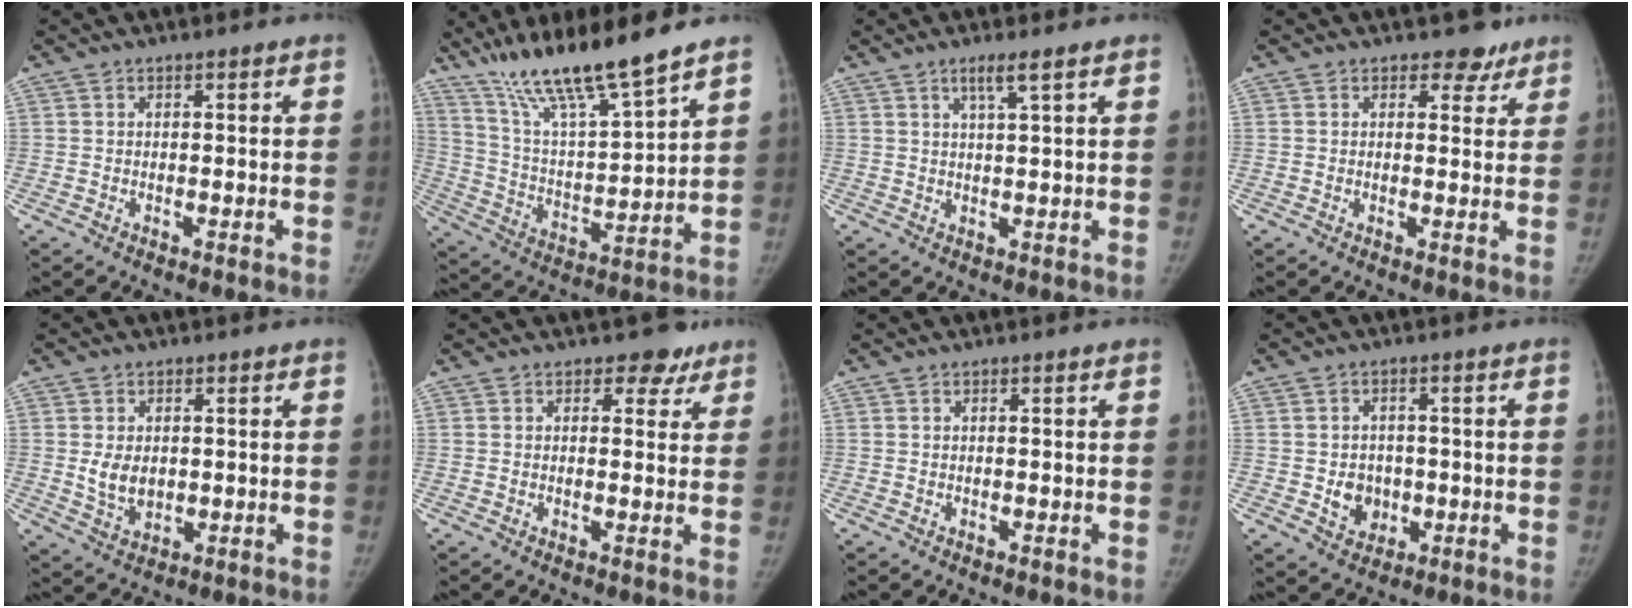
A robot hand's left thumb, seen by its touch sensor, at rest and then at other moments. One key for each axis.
{"total": 16.8, "fx": 13.2, "fy": 1.4, "fz": 10.3, "tx": -0.168, "ty": -0.070, "tz": 0.246}
{"total": 3.2, "fx": 1.9, "fy": -0.2, "fz": 2.6, "tx": -0.054, "ty": -0.009, "tz": 0.039}
{"total": 3.4, "fx": 2.5, "fy": 2.2, "fz": 0.5, "tx": 0.018, "ty": -0.014, "tz": 0.027}
{"total": 5.4, "fx": 0.3, "fy": 3.9, "fz": 3.8, "tx": -0.053, "ty": -0.010, "tz": 0.017}
{"total": 3.6, "fx": 2.5, "fy": 2.5, "fz": 0.9, "tx": 0.018, "ty": -0.011, "tz": 0.026}
{"total": 0.0}
{"total": 5.7, "fx": -0.9, "fy": 5.0, "fz": 2.6, "tx": -0.012, "ty": 0.008, "tz": -0.007}